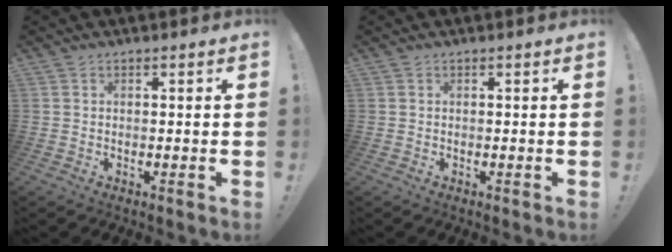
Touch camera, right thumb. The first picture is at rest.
{"total": 0.0}